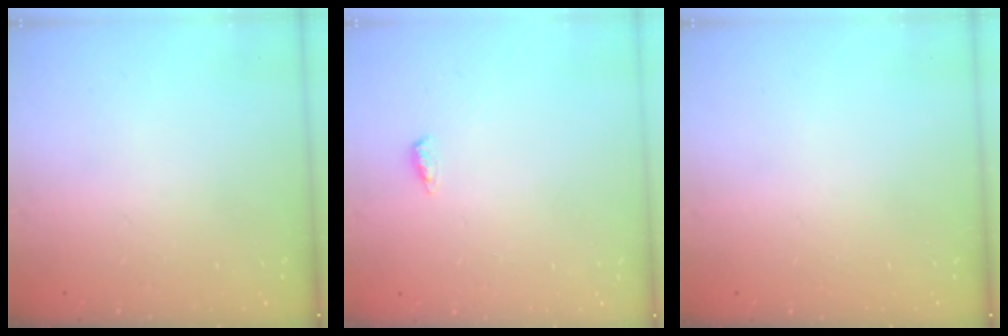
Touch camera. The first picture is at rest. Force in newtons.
{"total": 3.4, "press": 3.0, "slide": 1.7}
{"total": 0.0}